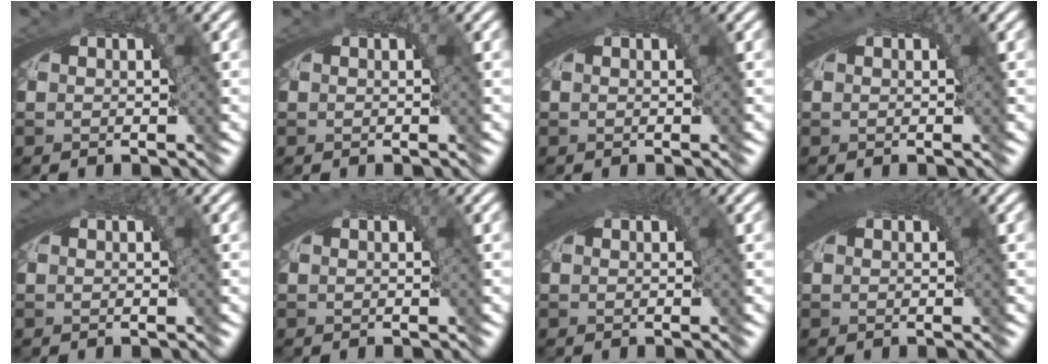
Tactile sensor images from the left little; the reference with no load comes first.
{"total": 0.0}
{"total": 1.8, "force": [0.7, 0.3, 1.6], "torque": [-0.021, 0.006, 0.010]}
{"total": 1.0, "force": [0.4, 0.0, 1.0], "torque": [-0.014, 0.002, 0.008]}
{"total": 0.5, "force": [0.3, -0.1, 0.5], "torque": [-0.006, 0.002, 0.006]}
{"total": 1.2, "force": [0.5, 0.1, 1.1], "torque": [-0.017, 0.004, 0.009]}
{"total": 2.4, "force": [1.0, 0.5, 2.1], "torque": [-0.025, 0.008, 0.015]}
{"total": 3.1, "force": [1.2, 0.9, 2.7], "torque": [-0.034, 0.011, 0.016]}